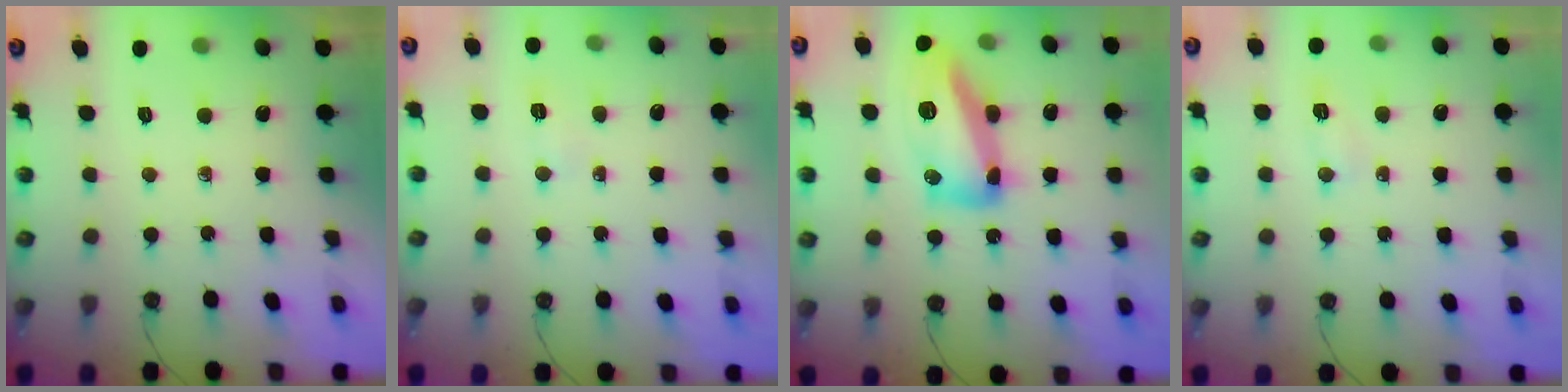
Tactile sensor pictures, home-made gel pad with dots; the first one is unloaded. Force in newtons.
{"total": 5.6, "press": 3.8, "slide": 4.1}
{"total": 15.6, "press": 15.6, "slide": 1.2}
{"total": 6.3, "press": 6.2, "slide": 1.1}